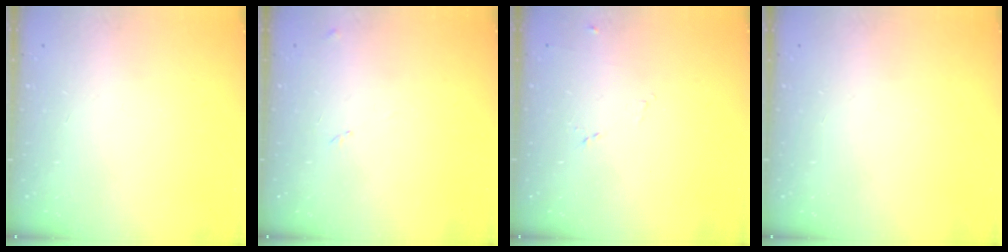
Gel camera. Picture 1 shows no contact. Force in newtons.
{"total": 7.6, "press": 7.5, "slide": 0.7}
{"total": 4.4, "press": 4.3, "slide": 1.0}
{"total": 0.0}